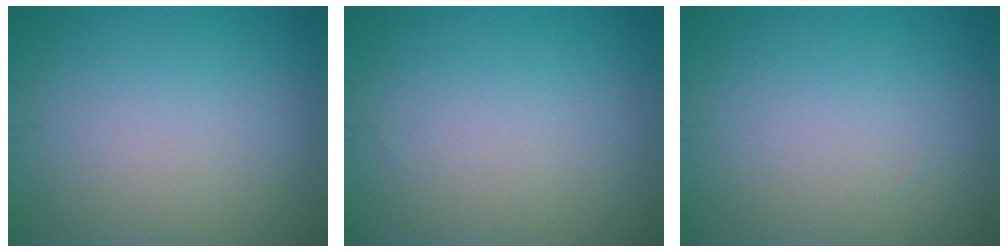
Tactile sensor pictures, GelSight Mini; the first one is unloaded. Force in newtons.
{"total": 0.0}
{"total": 0.0}